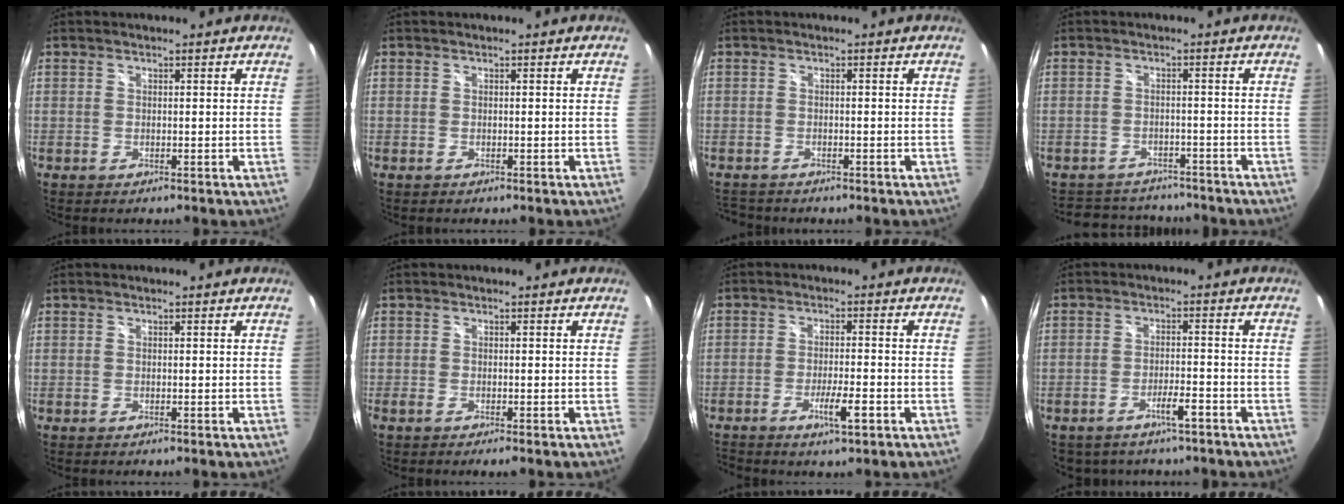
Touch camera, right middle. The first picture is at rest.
{"total": 0.0}
{"total": 3.7, "force": [-3.4, 1.3, 1.0], "torque": [-0.030, -0.012, -0.055]}
{"total": 9.6, "force": [-8.6, 3.9, 2.2], "torque": [-0.054, 0.011, -0.117]}
{"total": 0.0}
{"total": 1.6, "force": [-1.2, 0.0, 1.1], "torque": [-0.022, -0.005, -0.021]}
{"total": 5.1, "force": [-2.8, 0.6, 4.1], "torque": [-0.086, -0.008, -0.048]}
{"total": 4.4, "force": [-3.3, 1.8, 2.3], "torque": [-0.048, 0.001, -0.045]}